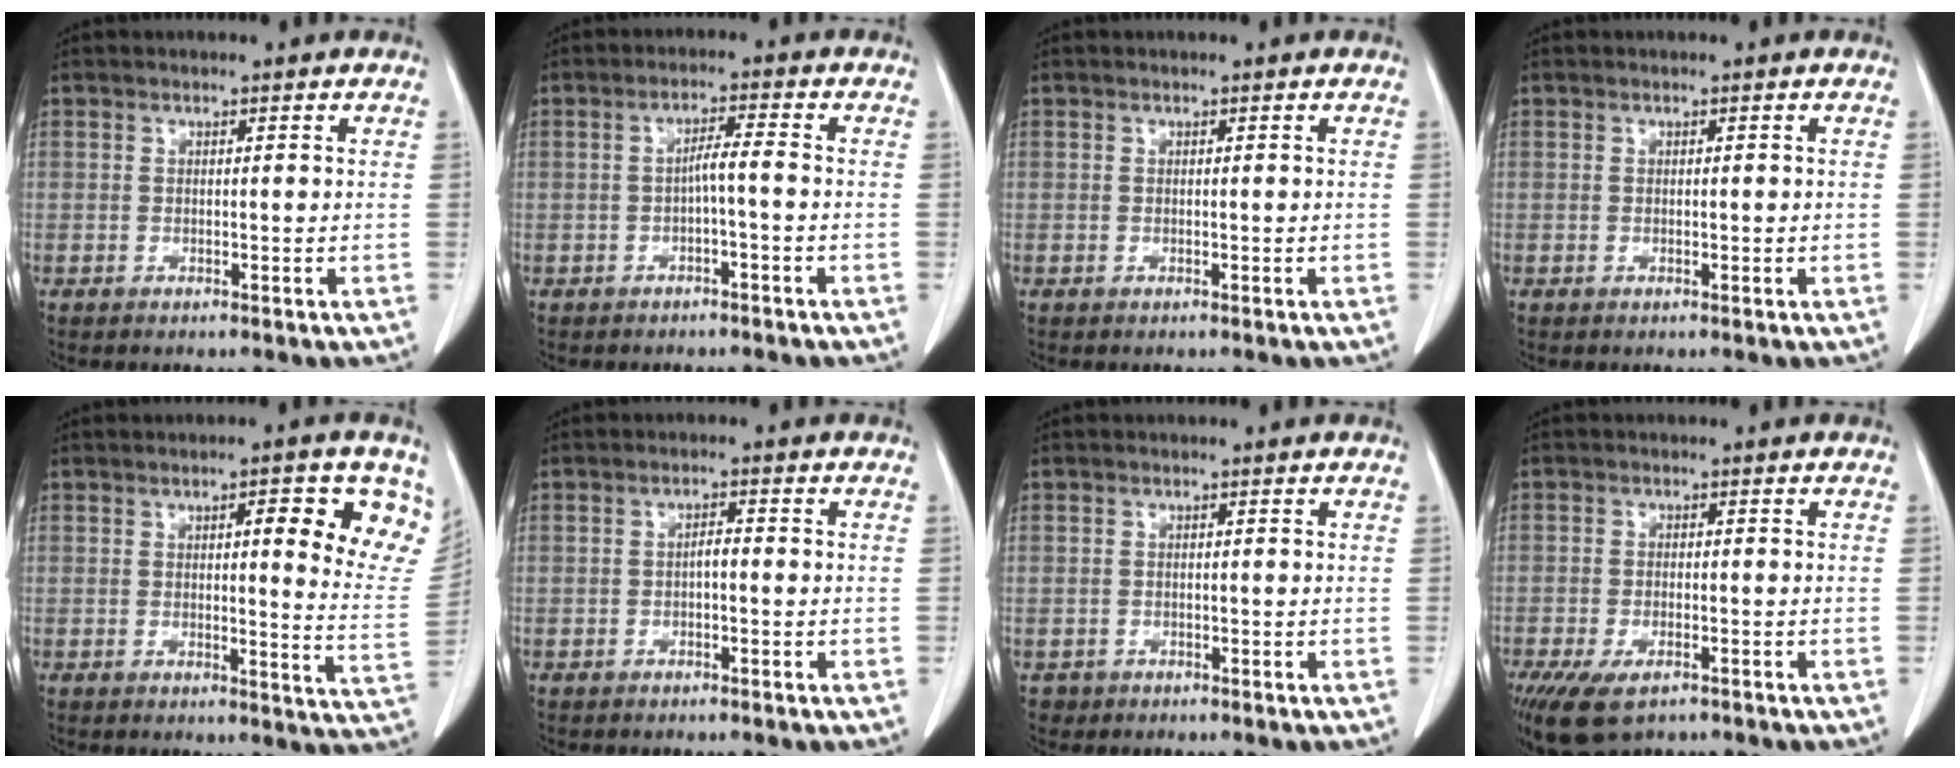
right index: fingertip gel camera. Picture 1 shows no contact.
{"total": 2.9, "force": [-0.8, 0.0, 2.8], "torque": [-0.046, 0.008, -0.013]}
{"total": 0.0}
{"total": 0.0}
{"total": 11.2, "force": [5.7, 1.7, 9.5], "torque": [-0.104, -0.018, 0.053]}
{"total": 1.6, "force": [-0.3, 0.4, 1.5], "torque": [-0.023, 0.005, -0.006]}
{"total": 1.3, "force": [-0.6, 1.2, -0.2], "torque": [-0.007, 0.004, -0.009]}
{"total": 9.2, "force": [-5.9, 4.2, 5.7], "torque": [-0.119, -0.016, -0.092]}